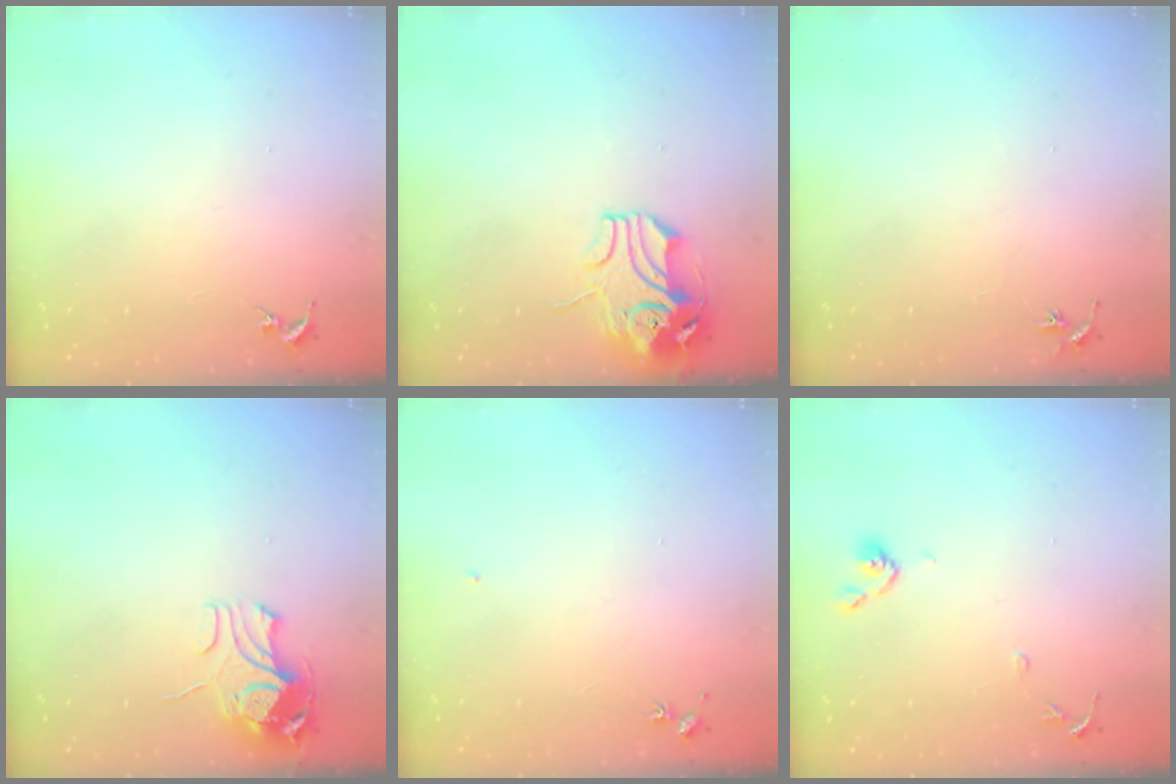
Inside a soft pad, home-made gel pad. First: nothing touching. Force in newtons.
{"total": 10.6, "press": 10.5, "slide": 1.9}
{"total": 2.9, "press": 2.9, "slide": 0.3}
{"total": 10.8, "press": 10.8, "slide": 1.2}
{"total": 4.4, "press": 4.4, "slide": 0.5}
{"total": 8.6, "press": 8.6, "slide": 0.7}